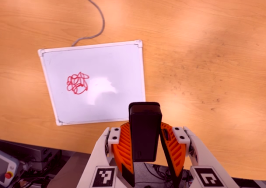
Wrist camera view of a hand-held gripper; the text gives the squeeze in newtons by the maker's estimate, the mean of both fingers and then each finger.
{"total": 5.8, "left": 5.0, "right": 6.6}